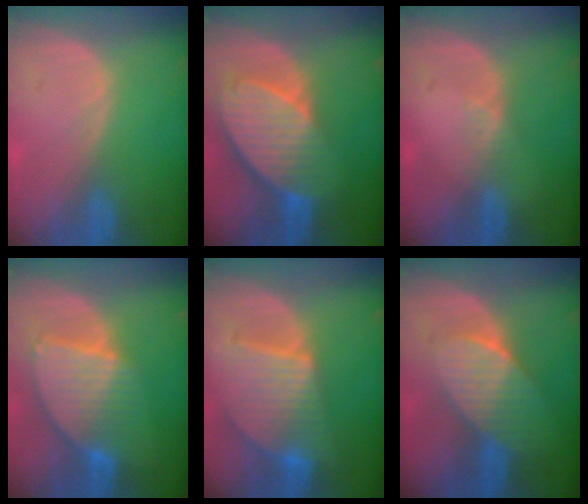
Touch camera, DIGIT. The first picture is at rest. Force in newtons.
{"total": 10.2, "press": 8.8, "slide": 5.2}
{"total": 1.8, "press": 1.2, "slide": 1.3}
{"total": 8.7, "press": 7.5, "slide": 4.4}
{"total": 9.5, "press": 8.2, "slide": 4.8}
{"total": 7.7, "press": 6.9, "slide": 3.5}